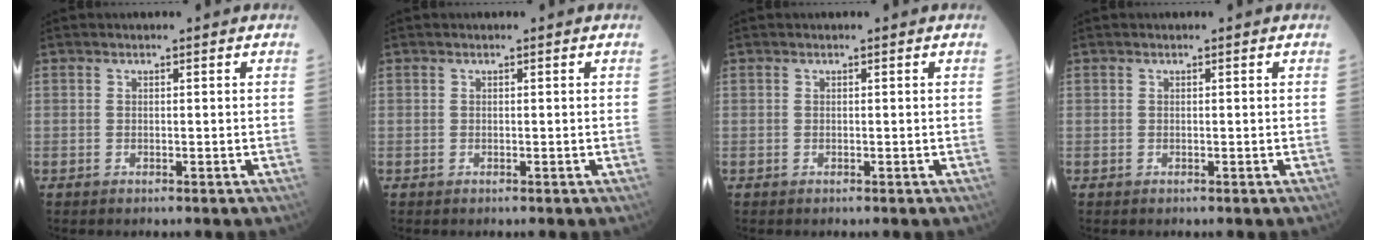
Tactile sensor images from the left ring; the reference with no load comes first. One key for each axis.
{"total": 0.0}
{"total": 0.0}
{"total": 0.0}